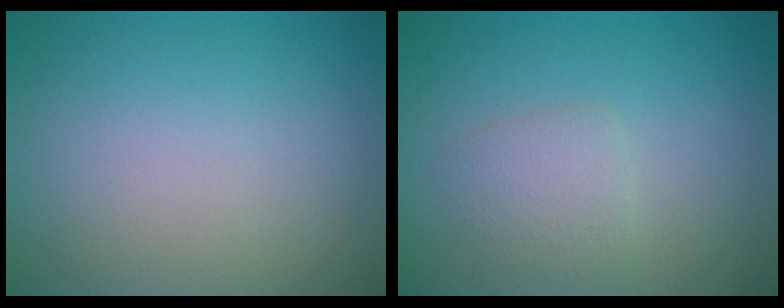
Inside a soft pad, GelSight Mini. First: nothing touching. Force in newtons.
{"total": 1.9, "press": 1.9, "slide": 0.1}